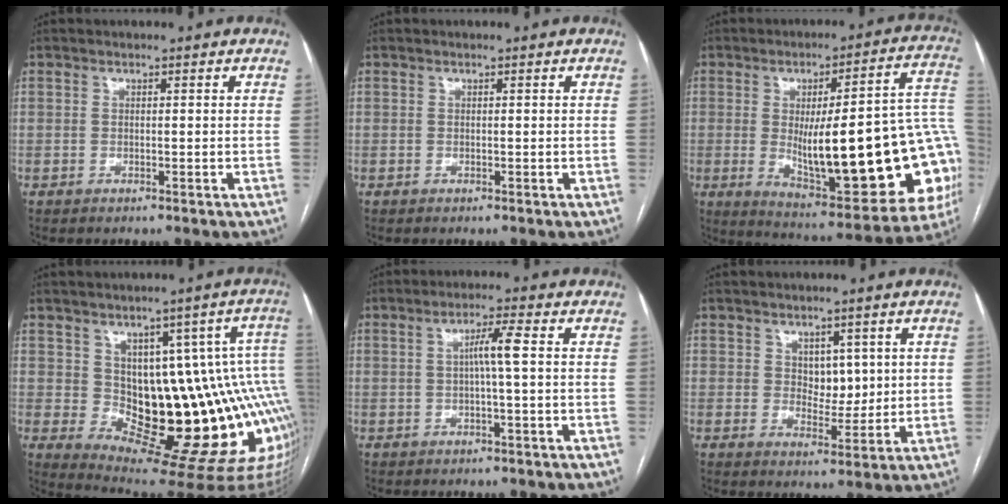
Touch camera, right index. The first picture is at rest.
{"total": 0.0}
{"total": 28.8, "force": [-3.2, 6.3, 27.9], "torque": [-0.302, 0.011, -0.025]}
{"total": 18.6, "force": [-0.7, 7.3, 17.1], "torque": [-0.133, 0.030, 0.011]}
{"total": 3.8, "force": [0.2, -0.4, 3.8], "torque": [-0.066, 0.006, 0.004]}
{"total": 4.4, "force": [1.4, 2.8, 3.1], "torque": [-0.041, -0.001, 0.029]}